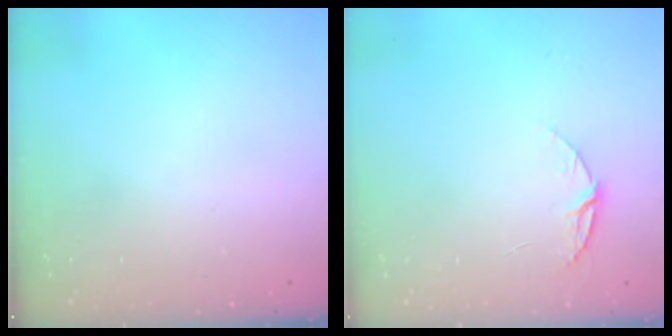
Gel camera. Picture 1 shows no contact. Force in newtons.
{"total": 5.7, "press": 5.7, "slide": 0.6}